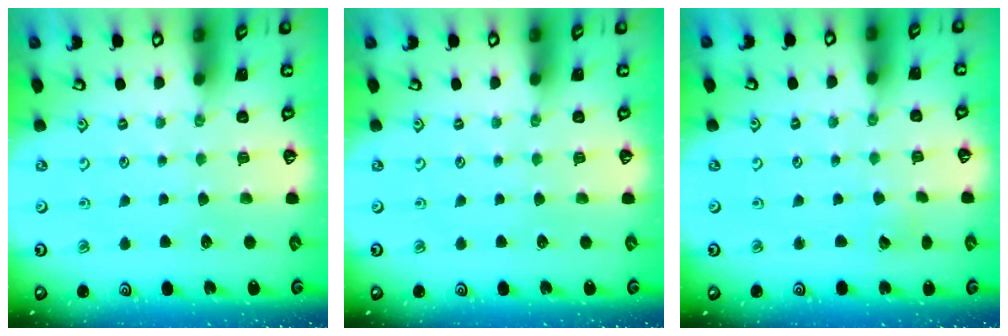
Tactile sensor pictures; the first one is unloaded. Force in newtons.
{"total": 0.0}
{"total": 2.8, "press": 2.8, "slide": 0.2}